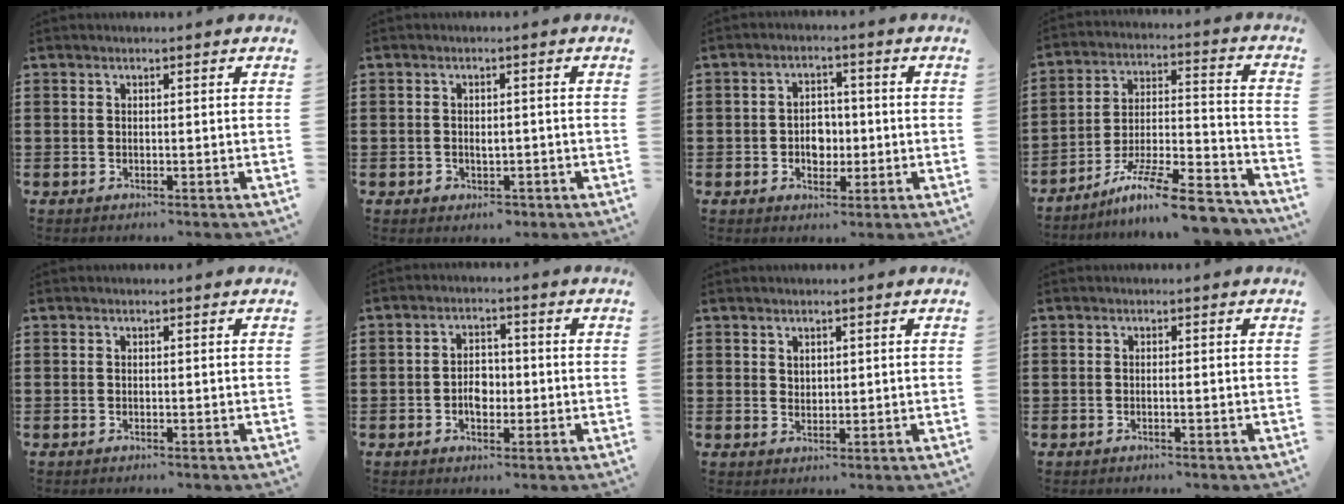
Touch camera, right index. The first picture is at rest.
{"total": 1.8, "force": [-0.9, 1.2, 0.9], "torque": [-0.021, 0.001, -0.019]}
{"total": 3.9, "force": [-0.8, 3.0, 2.4], "torque": [-0.034, 0.000, -0.021]}
{"total": 12.2, "force": [-10.0, 1.2, 6.8], "torque": [-0.101, 0.027, -0.187]}
{"total": 0.0}
{"total": 3.6, "force": [-0.9, 2.4, 2.5], "torque": [-0.041, 0.001, -0.018]}
{"total": 1.6, "force": [1.2, 0.9, 0.3], "torque": [-0.006, 0.002, 0.024]}
{"total": 0.6, "force": [-0.5, -0.1, 0.4], "torque": [-0.007, -0.002, -0.009]}